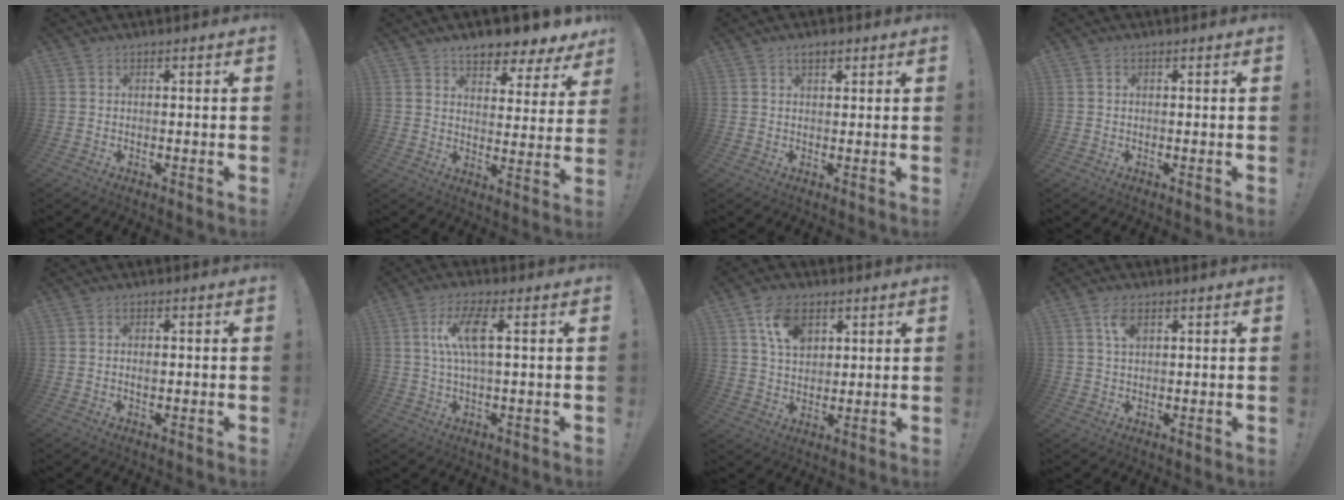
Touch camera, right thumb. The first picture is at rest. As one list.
[{"total": 8.0, "force": [6.8, 2.7, 3.3], "torque": [-0.048, -0.054, 0.122]}, {"total": 2.4, "force": [1.5, 1.0, 1.6], "torque": [-0.023, -0.003, 0.025]}, {"total": 0.5, "force": [0.2, 0.5, -0.2], "torque": [0.012, -0.002, 0.003]}, {"total": 1.2, "force": [0.1, 0.9, 0.8], "torque": [-0.007, 0.002, -0.001]}, {"total": 9.3, "force": [2.3, 2.2, 8.8], "torque": [-0.164, 0.002, 0.035]}, {"total": 10.6, "force": [5.3, 7.3, 5.5], "torque": [-0.083, -0.011, 0.100]}, {"total": 4.7, "force": [2.4, 2.8, 2.9], "torque": [-0.038, -0.007, 0.041]}]